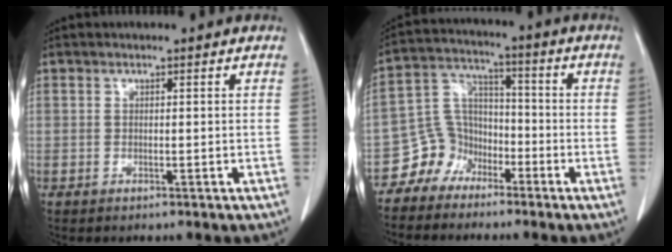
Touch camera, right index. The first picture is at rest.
{"total": 7.2, "force": [-4.7, 5.4, 0.3], "torque": [-0.001, 0.035, -0.089]}